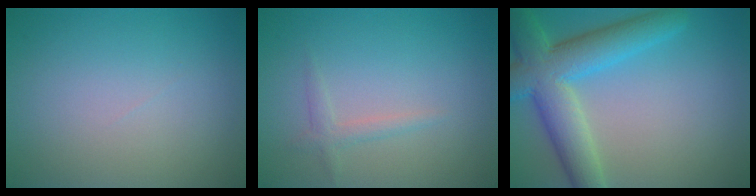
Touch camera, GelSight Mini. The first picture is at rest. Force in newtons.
{"total": 1.3, "press": 1.3, "slide": 0.0}
{"total": 7.7, "press": 7.7, "slide": 0.3}